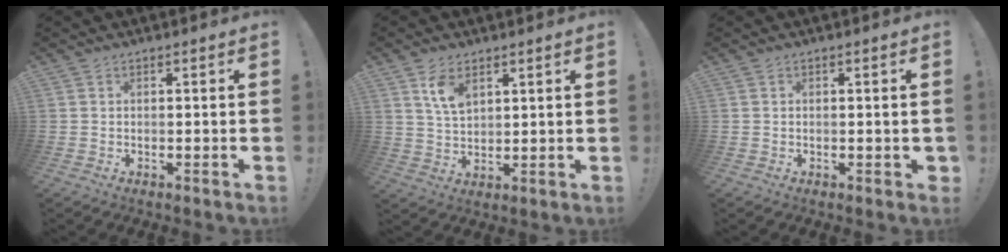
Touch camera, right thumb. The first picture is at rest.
{"total": 7.4, "force": [4.3, 4.2, 4.2], "torque": [-0.061, -0.020, 0.078]}
{"total": 0.8, "force": [0.1, 0.5, 0.6], "torque": [-0.011, 0.003, 0.002]}